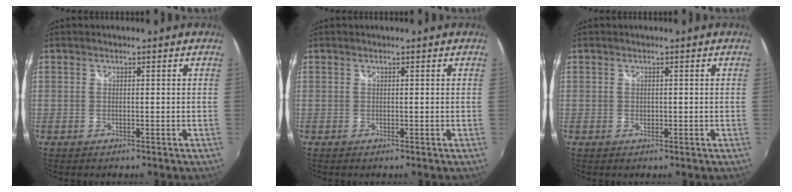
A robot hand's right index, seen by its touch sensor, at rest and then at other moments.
{"total": 0.0}
{"total": 0.5, "force": [0.1, 0.5, 0.2], "torque": [-0.001, 0.000, 0.001]}